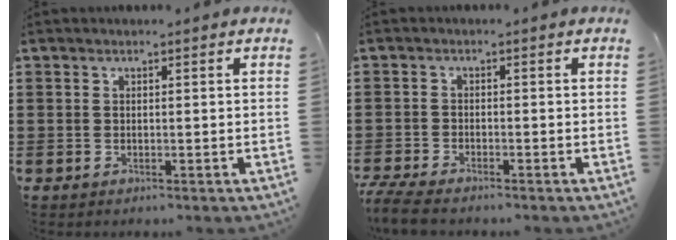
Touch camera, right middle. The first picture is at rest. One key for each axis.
{"total": 3.3, "fx": -3.0, "fy": 0.2, "fz": 1.2, "tx": -0.041, "ty": -0.009, "tz": -0.066}